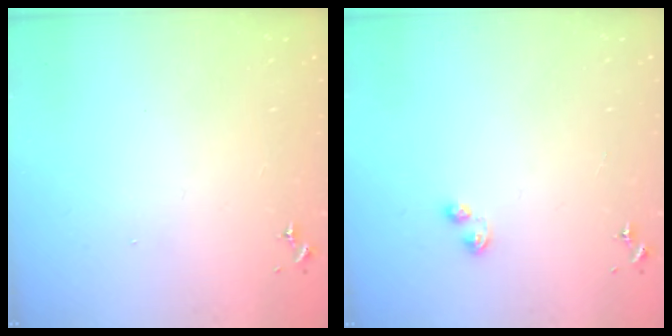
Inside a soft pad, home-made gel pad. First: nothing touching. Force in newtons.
{"total": 2.9, "press": 2.8, "slide": 0.7}